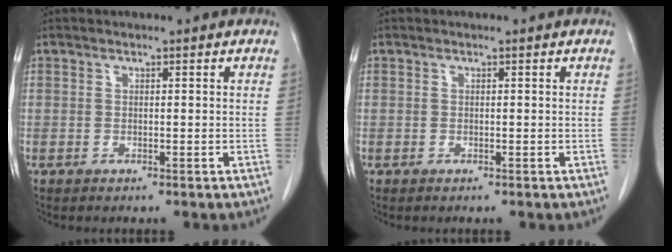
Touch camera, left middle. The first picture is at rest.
{"total": 0.0}